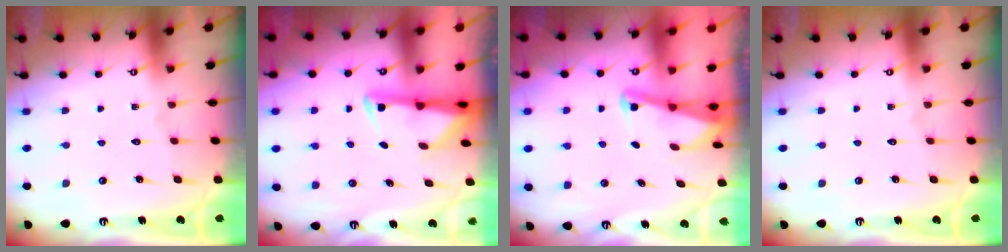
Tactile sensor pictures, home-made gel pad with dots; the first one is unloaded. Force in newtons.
{"total": 3.0, "press": 3.0, "slide": 0.6}
{"total": 2.1, "press": 2.1, "slide": 0.4}
{"total": 0.0}